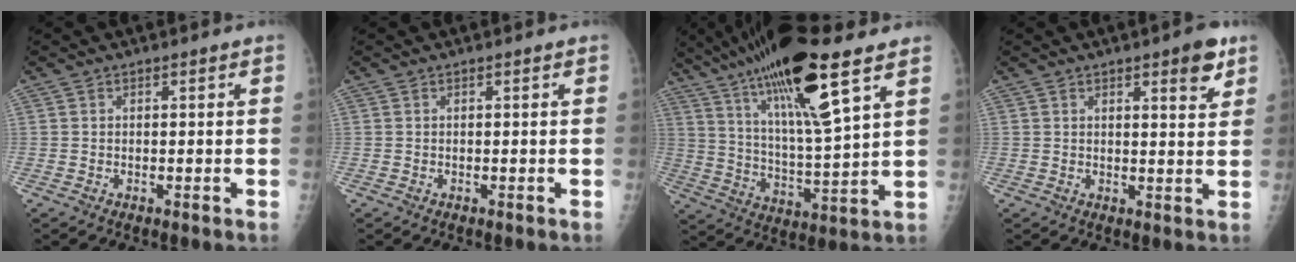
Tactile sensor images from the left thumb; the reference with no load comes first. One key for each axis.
{"total": 0.0}
{"total": 21.9, "fx": 12.3, "fy": 4.1, "fz": 17.6, "tx": -0.312, "ty": -0.038, "tz": 0.217}
{"total": 5.4, "fx": 3.1, "fy": 1.6, "fz": 4.1, "tx": -0.042, "ty": -0.015, "tz": 0.037}